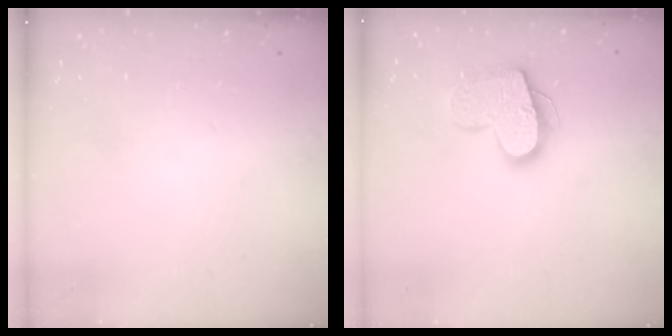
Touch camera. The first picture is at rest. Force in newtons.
{"total": 15.3, "press": 15.3, "slide": 1.1}